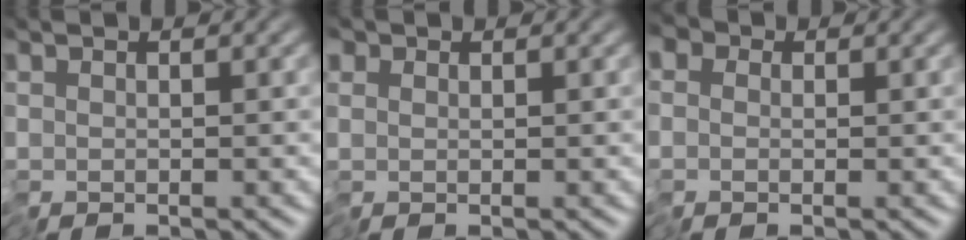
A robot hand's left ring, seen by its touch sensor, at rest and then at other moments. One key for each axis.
{"total": 0.7, "fx": -0.2, "fy": 0.6, "fz": -0.2, "tx": 0.004, "ty": 0.000, "tz": -0.006}
{"total": 4.5, "fx": 0.6, "fy": 3.8, "fz": 2.2, "tx": -0.046, "ty": 0.013, "tz": -0.006}